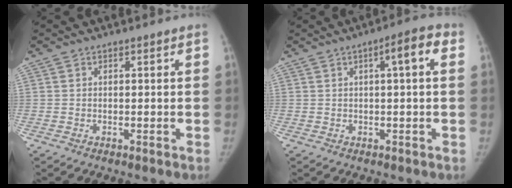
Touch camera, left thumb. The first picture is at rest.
{"total": 5.0, "force": [1.2, 0.8, 4.8], "torque": [-0.064, 0.014, 0.010]}